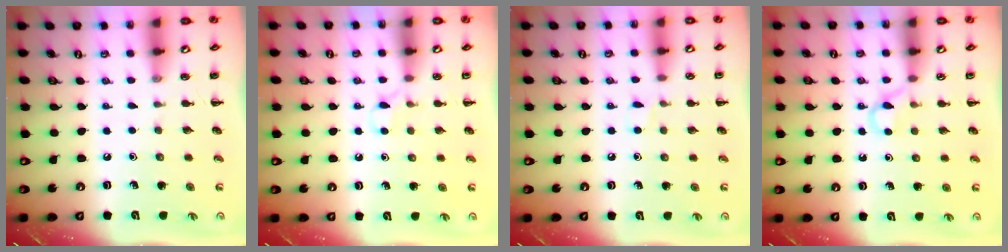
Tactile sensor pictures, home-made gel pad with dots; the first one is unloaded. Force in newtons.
{"total": 3.5, "press": 3.3, "slide": 1.1}
{"total": 3.5, "press": 3.3, "slide": 1.3}
{"total": 3.4, "press": 3.2, "slide": 1.1}